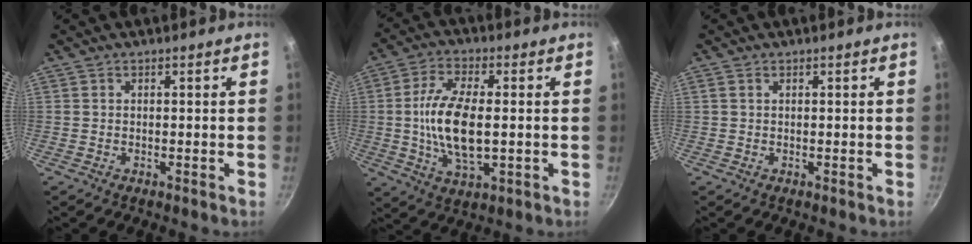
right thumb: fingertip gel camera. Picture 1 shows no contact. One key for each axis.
{"total": 12.9, "fx": -0.2, "fy": 5.8, "fz": 11.6, "tx": -0.228, "ty": 0.001, "tz": -0.006}
{"total": 0.7, "fx": 0.3, "fy": 0.4, "fz": 0.4, "tx": -0.009, "ty": 0.002, "tz": 0.005}